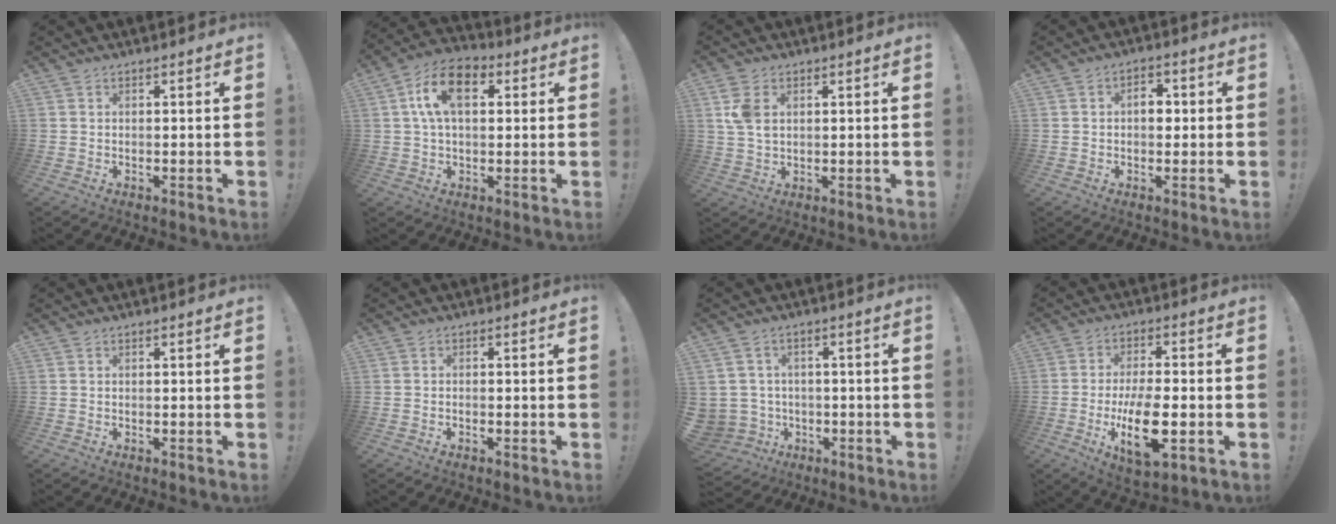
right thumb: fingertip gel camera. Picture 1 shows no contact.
{"total": 12.5, "force": [3.5, 7.2, 9.7], "torque": [-0.174, 0.015, 0.066]}
{"total": 5.9, "force": [1.9, 3.8, 4.1], "torque": [-0.082, 0.000, 0.038]}
{"total": 4.6, "force": [-0.1, 3.3, 3.2], "torque": [-0.047, 0.010, -0.007]}
{"total": 0.0}
{"total": 0.7, "force": [-0.7, 0.1, 0.1], "torque": [-0.008, 0.004, -0.011]}
{"total": 5.9, "force": [0.0, 5.7, 1.5], "torque": [-0.042, 0.001, 0.009]}
{"total": 14.0, "force": [-3.7, 6.1, 12.0], "torque": [-0.209, 0.000, -0.060]}